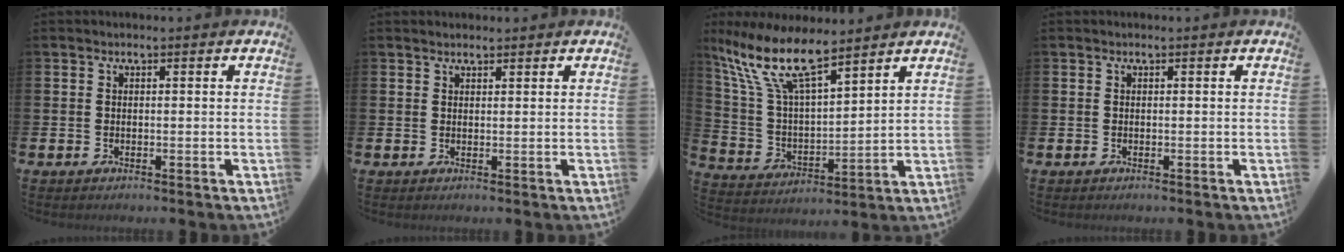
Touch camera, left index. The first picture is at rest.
{"total": 1.3, "force": [1.2, 0.4, 0.2], "torque": [0.003, 0.000, 0.020]}
{"total": 11.9, "force": [9.4, 3.0, 6.6], "torque": [-0.167, -0.035, 0.167]}
{"total": 0.0}